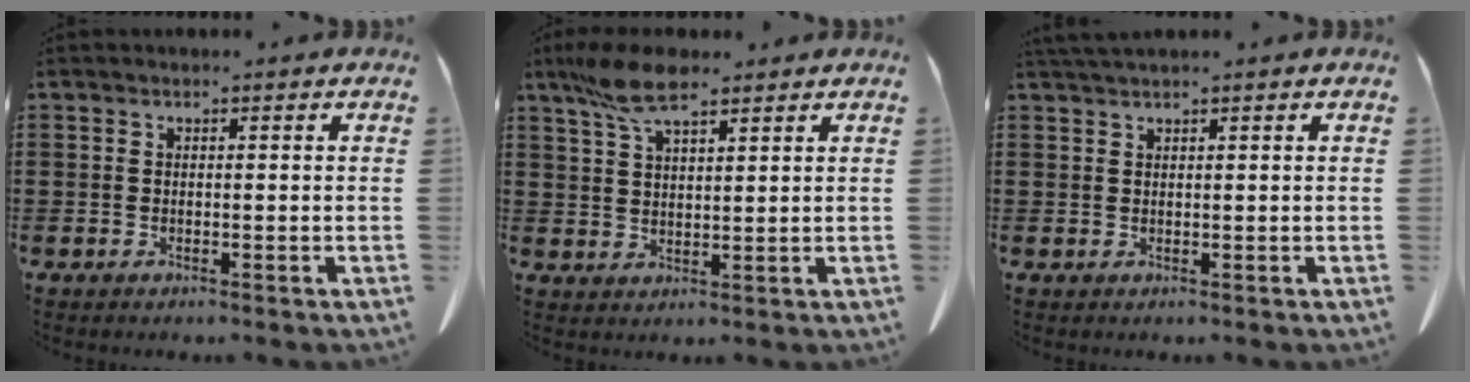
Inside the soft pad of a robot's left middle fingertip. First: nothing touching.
{"total": 7.5, "force": [4.9, 2.2, 5.2], "torque": [-0.120, -0.003, 0.089]}
{"total": 1.4, "force": [1.2, -0.1, 0.7], "torque": [-0.017, -0.003, 0.025]}